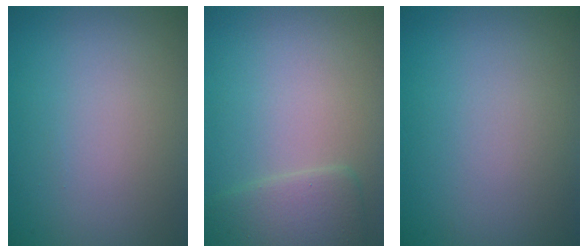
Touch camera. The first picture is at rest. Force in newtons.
{"total": 2.8, "press": 2.8, "slide": 0.2}
{"total": 0.0}